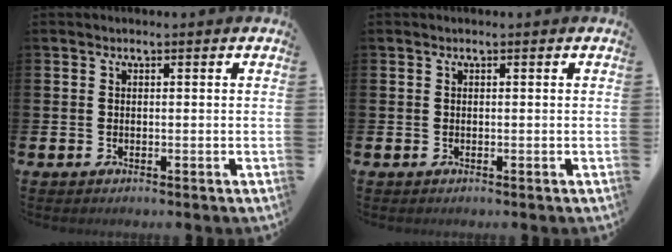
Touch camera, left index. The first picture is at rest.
{"total": 0.0}